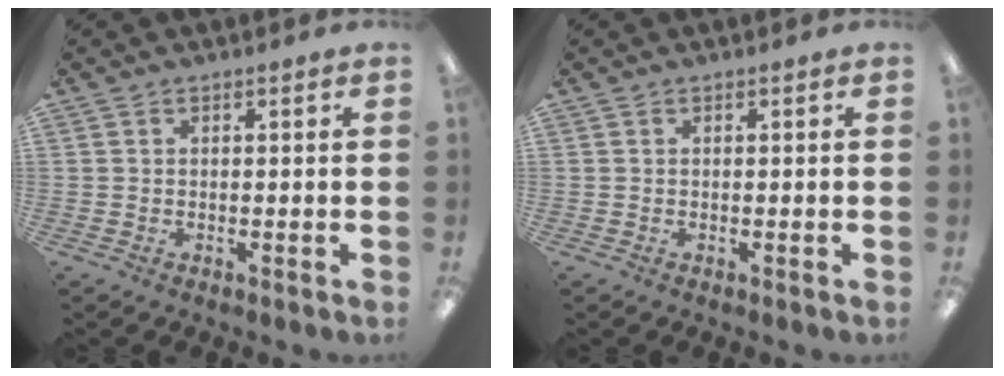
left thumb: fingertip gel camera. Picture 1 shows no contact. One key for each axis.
{"total": 0.0}